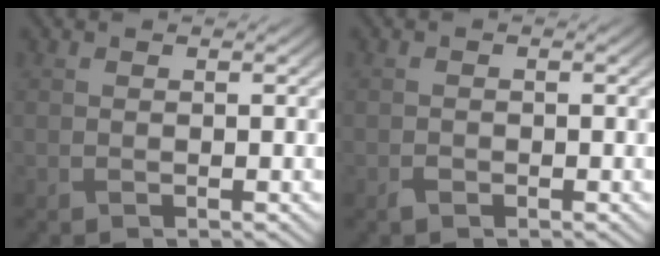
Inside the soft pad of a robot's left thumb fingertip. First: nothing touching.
{"total": 0.8, "force": [-0.6, 0.5, 0.3], "torque": [-0.008, -0.001, -0.010]}